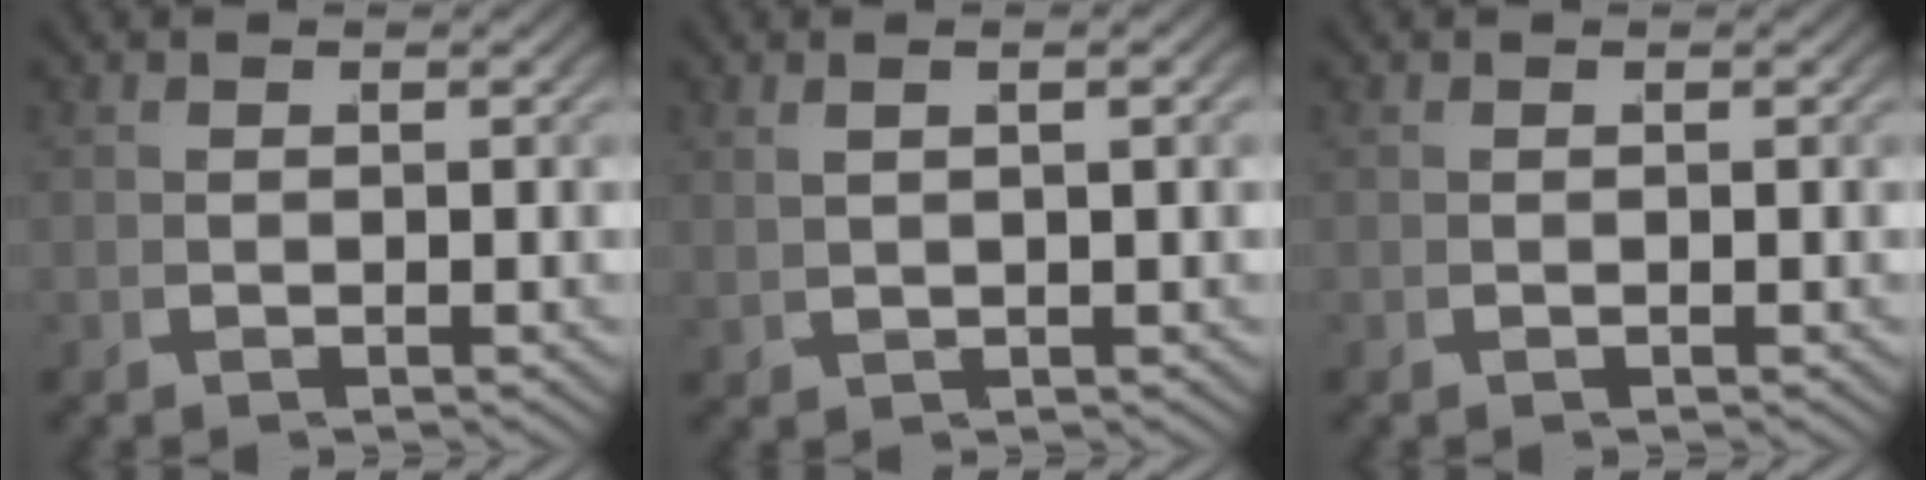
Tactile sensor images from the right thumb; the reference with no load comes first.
{"total": 1.6, "force": [0.9, -0.3, 1.3], "torque": [-0.005, 0.021, 0.014]}
{"total": 0.0}